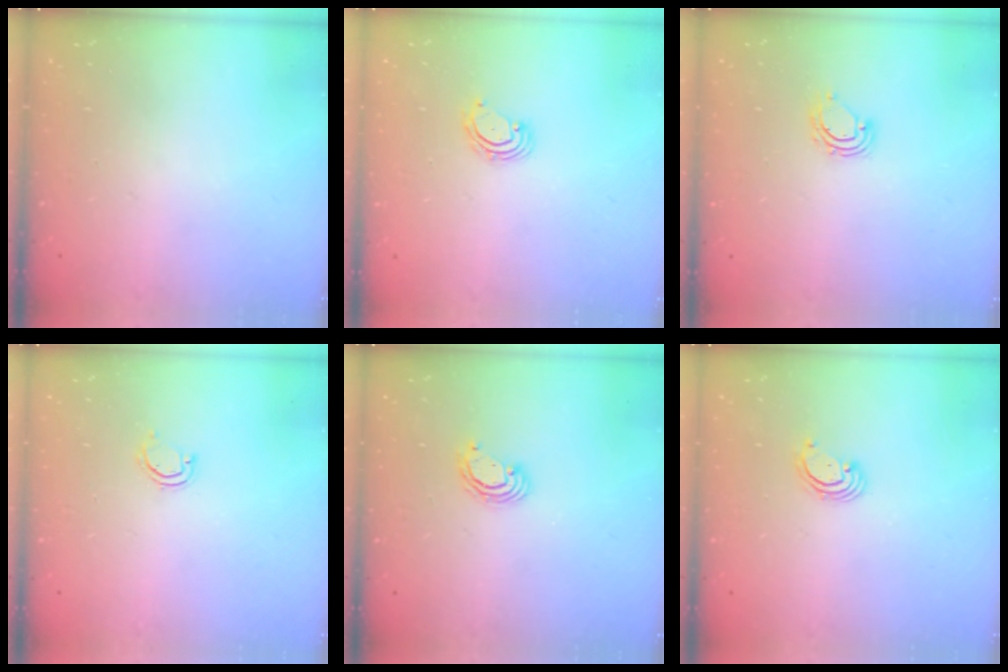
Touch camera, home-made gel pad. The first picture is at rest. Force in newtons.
{"total": 4.2, "press": 4.2, "slide": 0.5}
{"total": 5.4, "press": 5.4, "slide": 0.3}
{"total": 3.1, "press": 3.1, "slide": 0.2}
{"total": 3.8, "press": 3.8, "slide": 0.2}
{"total": 2.6, "press": 2.6, "slide": 0.3}